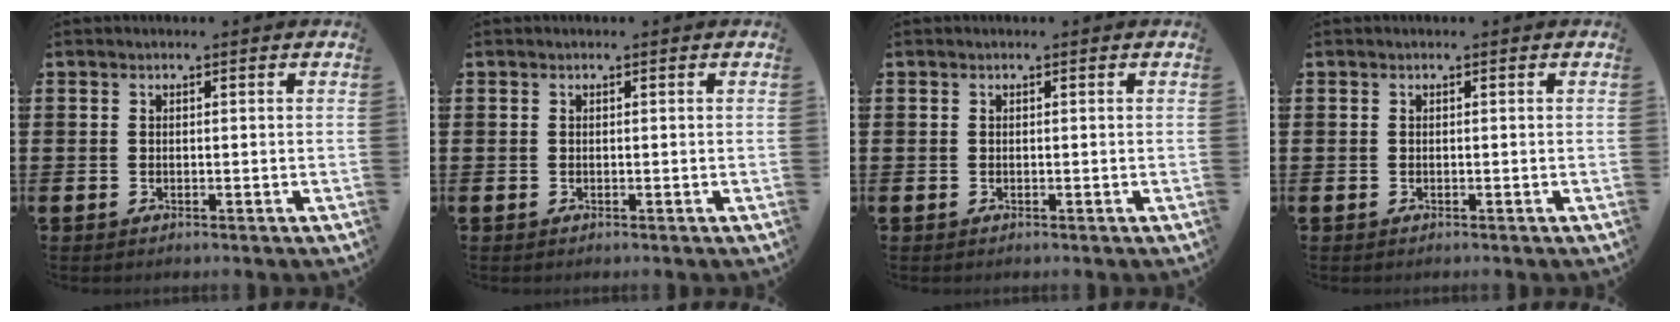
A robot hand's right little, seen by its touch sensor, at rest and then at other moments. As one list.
[{"total": 0.0}, {"total": 0.0}, {"total": 0.0}]